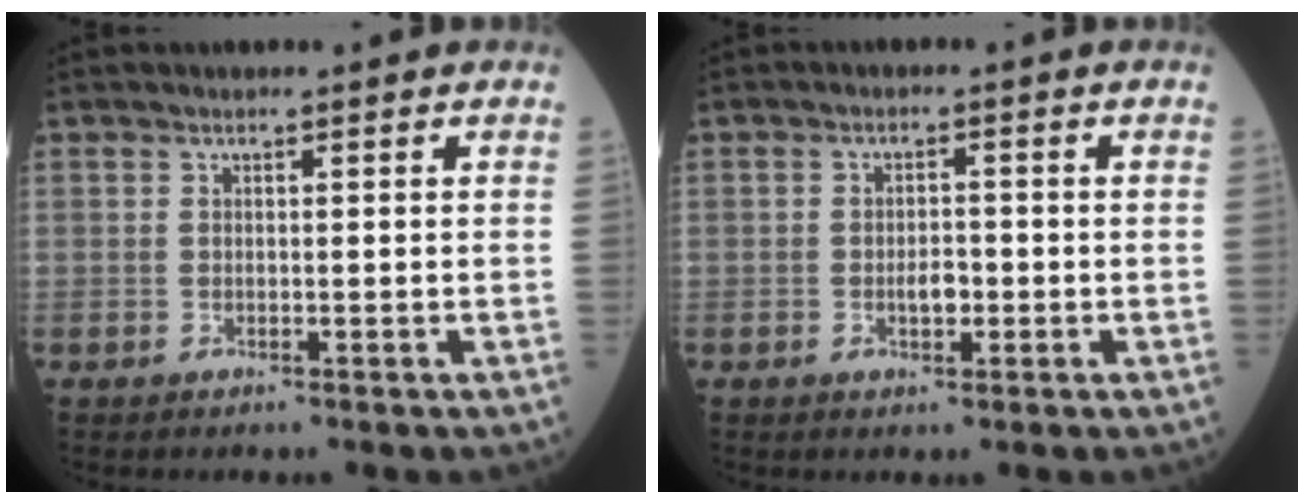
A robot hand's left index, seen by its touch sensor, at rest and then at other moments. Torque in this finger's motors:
{"motor_torque": [0.18, -0.09, 0.07, 0.03]}